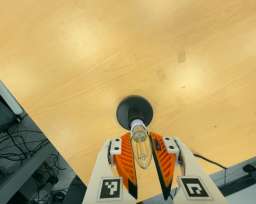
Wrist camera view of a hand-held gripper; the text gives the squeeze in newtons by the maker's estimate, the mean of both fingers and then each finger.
{"total": 10.9, "left": 10.6, "right": 11.2}